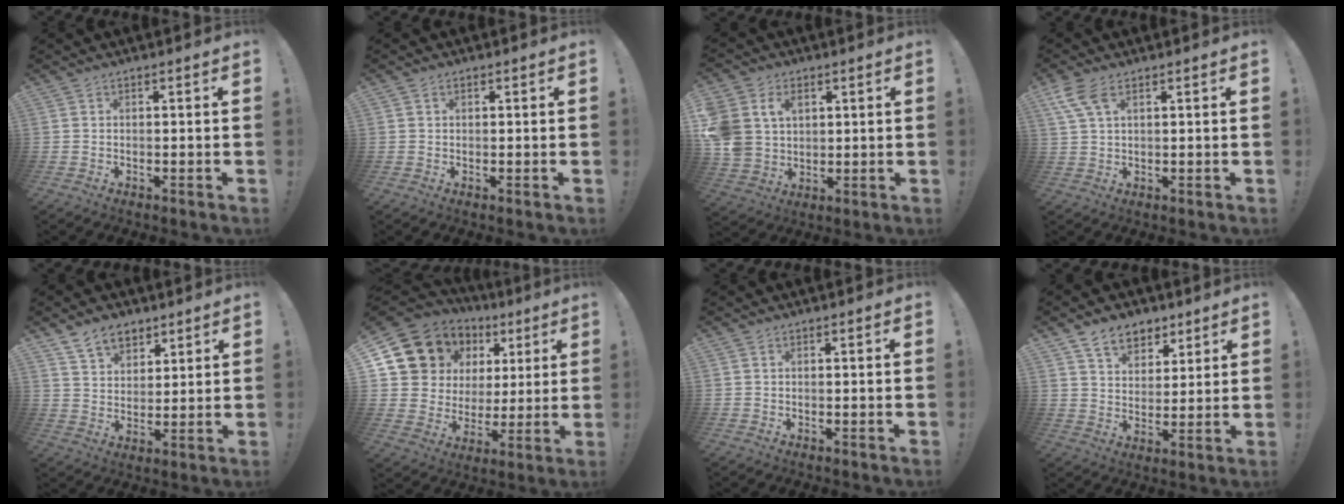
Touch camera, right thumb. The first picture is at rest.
{"total": 0.6, "force": [0.3, 0.5, 0.2], "torque": [-0.011, 0.004, 0.008]}
{"total": 11.4, "force": [3.9, 9.2, 5.5], "torque": [-0.118, -0.014, 0.080]}
{"total": 6.9, "force": [3.5, 3.1, 5.1], "torque": [-0.113, -0.002, 0.069]}
{"total": 9.1, "force": [6.3, 5.8, 3.2], "torque": [-0.050, -0.034, 0.122]}
{"total": 11.4, "force": [6.6, 8.8, 2.7], "torque": [-0.054, -0.051, 0.140]}
{"total": 0.0}
{"total": 9.8, "force": [6.5, 6.4, 3.4], "torque": [-0.050, -0.036, 0.125]}